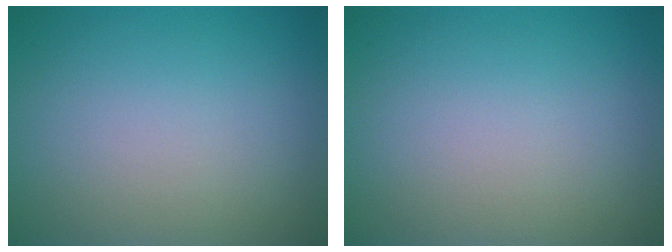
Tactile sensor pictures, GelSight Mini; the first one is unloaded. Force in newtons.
{"total": 0.0}